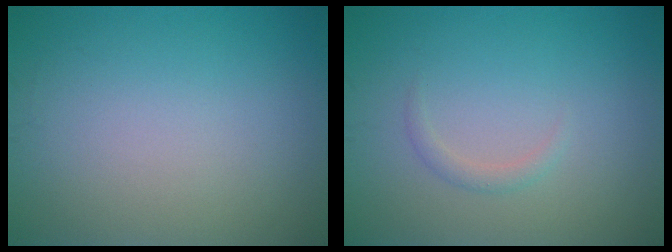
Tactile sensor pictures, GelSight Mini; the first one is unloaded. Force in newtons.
{"total": 1.0, "press": 1.0, "slide": 0.0}